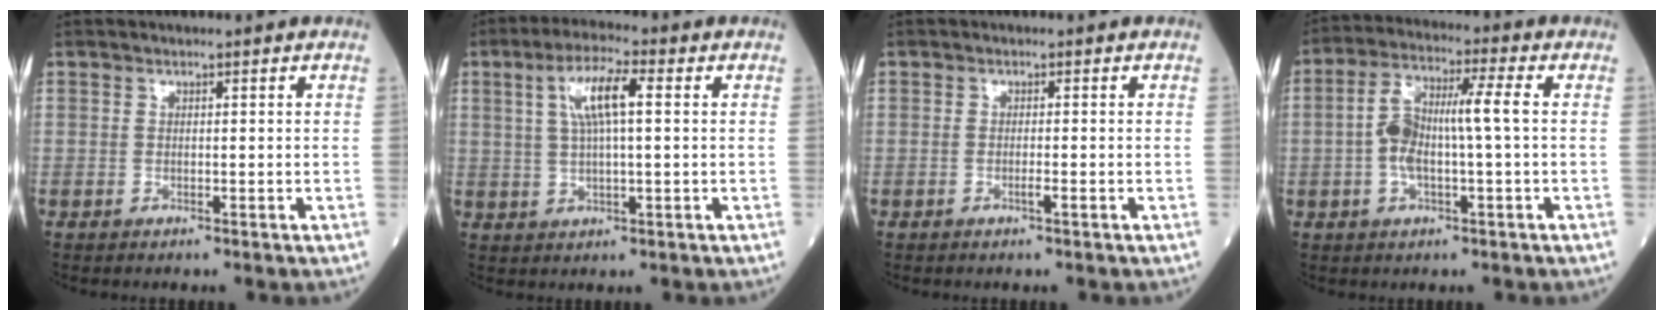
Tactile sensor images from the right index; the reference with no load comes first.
{"total": 7.4, "force": [1.9, 1.3, 7.1], "torque": [-0.140, 0.014, 0.037]}
{"total": 0.9, "force": [-0.4, -0.1, 0.8], "torque": [-0.013, 0.000, -0.007]}
{"total": 8.9, "force": [0.0, 1.5, 8.8], "torque": [-0.178, 0.026, -0.003]}